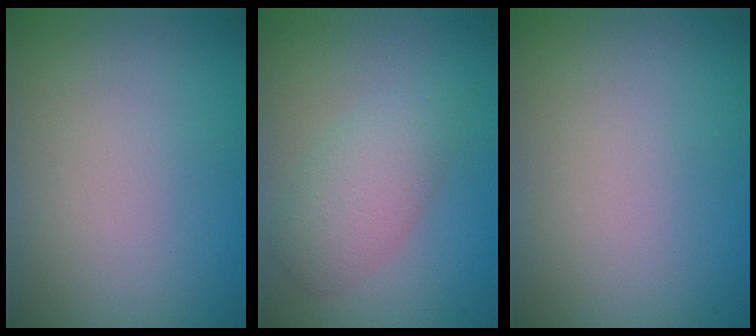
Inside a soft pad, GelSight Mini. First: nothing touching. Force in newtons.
{"total": 3.2, "press": 3.2, "slide": 0.0}
{"total": 0.0}